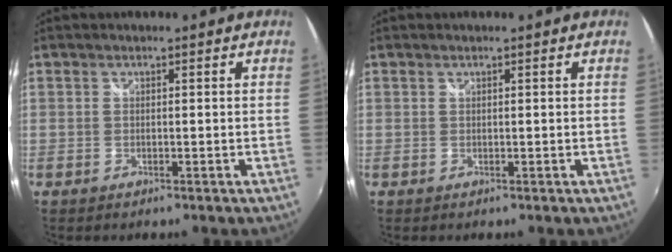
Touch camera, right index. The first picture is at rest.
{"total": 0.0}